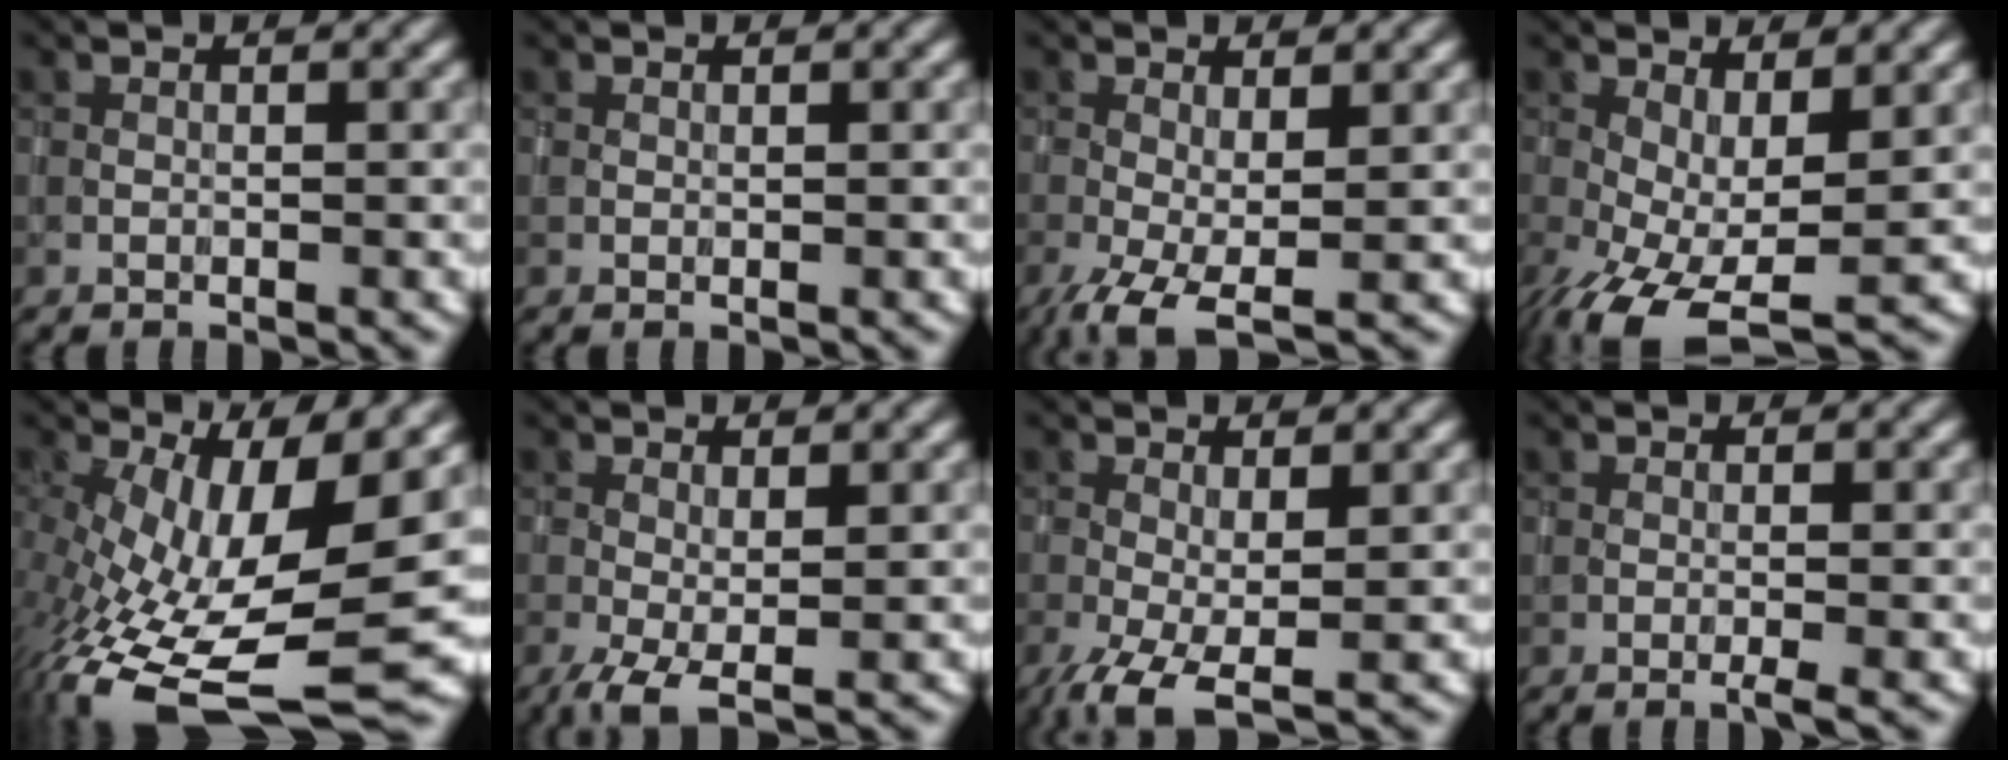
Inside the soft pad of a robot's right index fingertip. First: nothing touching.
{"total": 0.0}
{"total": 4.4, "force": [-1.8, 1.4, 3.7], "torque": [-0.084, -0.011, -0.036]}
{"total": 7.5, "force": [-1.5, 3.3, 6.5], "torque": [-0.132, -0.011, -0.022]}
{"total": 14.0, "force": [-2.8, 5.4, 12.6], "torque": [-0.232, -0.026, -0.040]}
{"total": 3.1, "force": [-1.1, 0.9, 2.7], "torque": [-0.063, -0.008, -0.023]}
{"total": 4.8, "force": [-2.1, 1.5, 4.0], "torque": [-0.091, -0.014, -0.040]}
{"total": 1.2, "force": [-0.4, 0.2, 1.2], "torque": [-0.016, -0.001, -0.009]}